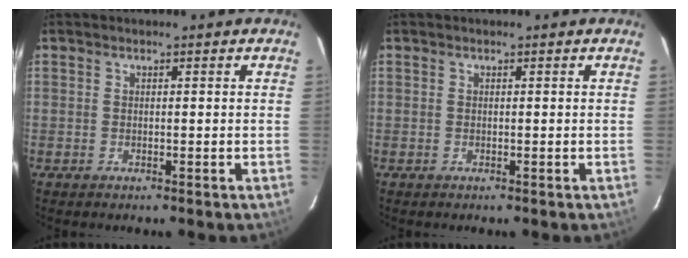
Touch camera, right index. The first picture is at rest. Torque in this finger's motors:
{"motor_torque": [0.09, 0.17, 0.00, 0.00]}